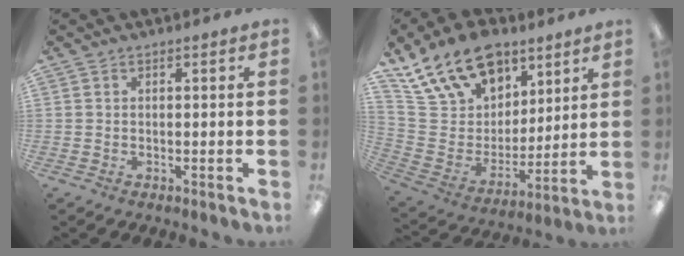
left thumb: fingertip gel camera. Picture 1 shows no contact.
{"total": 19.6, "force": [13.6, 11.6, 8.1], "torque": [-0.157, -0.073, 0.253]}